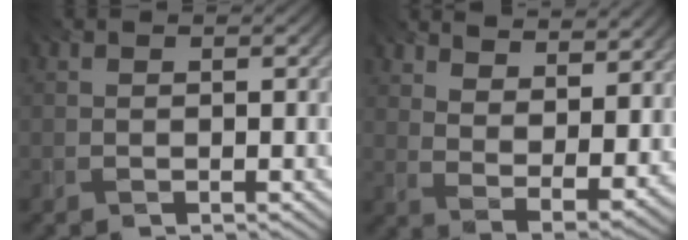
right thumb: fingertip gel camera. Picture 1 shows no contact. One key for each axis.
{"total": 10.6, "fx": 7.6, "fy": 3.9, "fz": 6.3, "tx": -0.118, "ty": -0.012, "tz": 0.115}